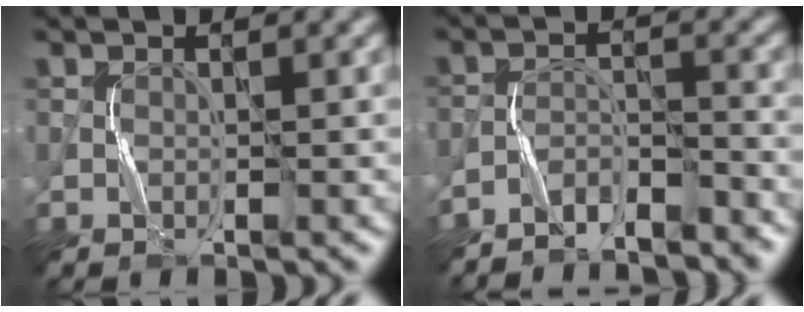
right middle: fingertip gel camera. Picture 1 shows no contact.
{"total": 3.7, "force": [-3.6, 0.6, 0.8], "torque": [-0.017, 0.001, -0.071]}